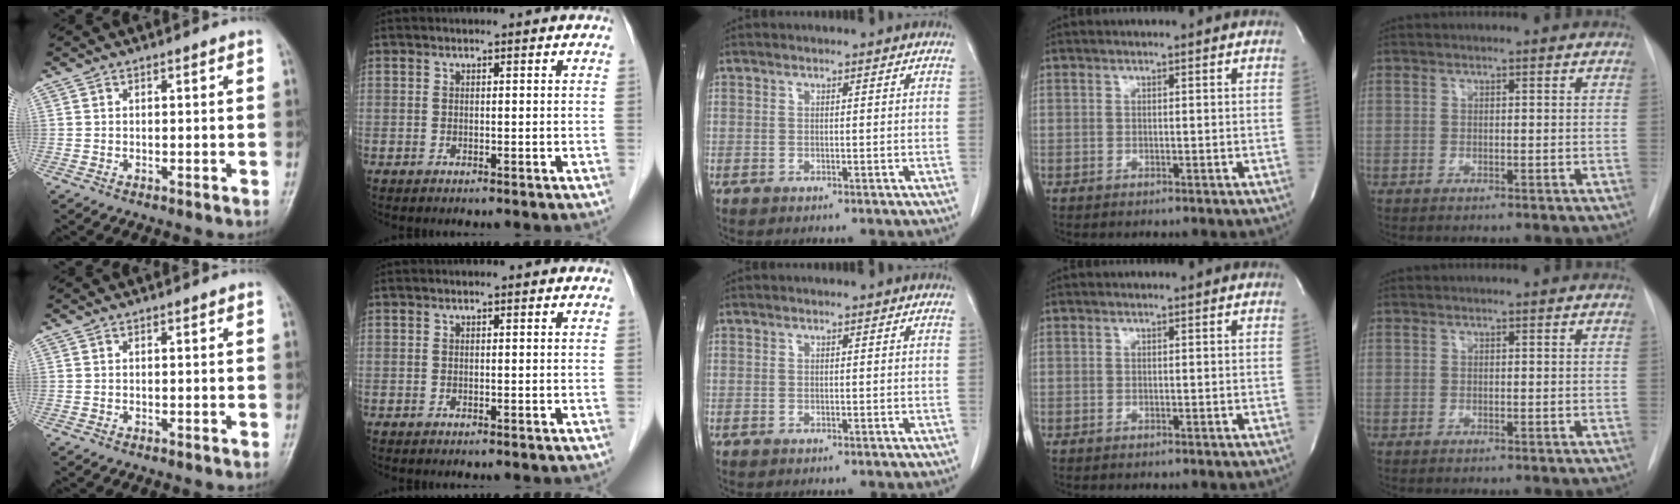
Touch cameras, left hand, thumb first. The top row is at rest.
{}